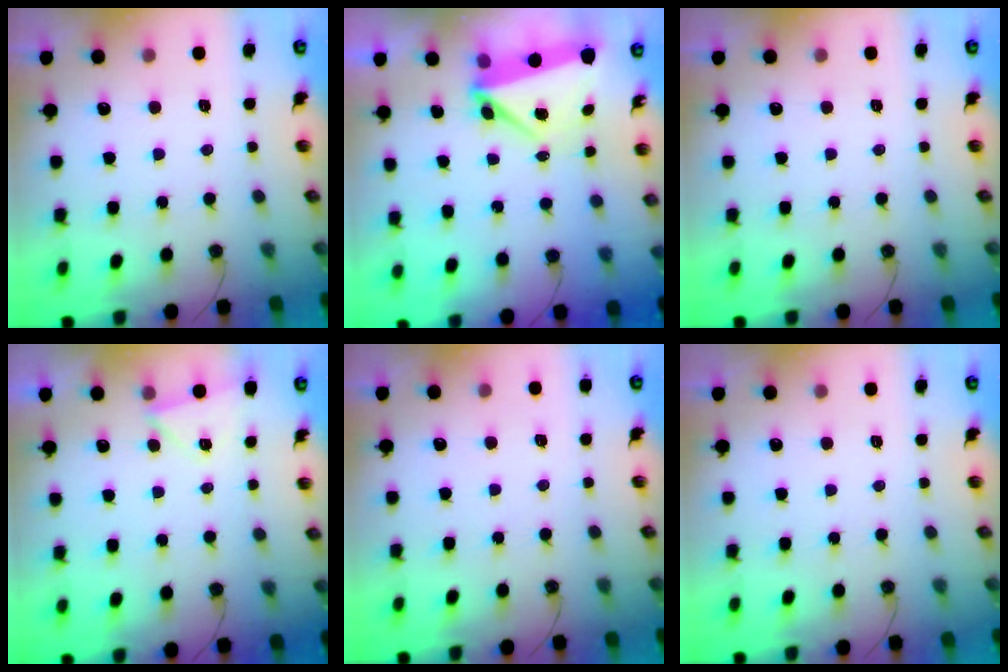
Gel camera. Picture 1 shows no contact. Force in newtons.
{"total": 6.1, "press": 4.6, "slide": 4.1}
{"total": 0.0}
{"total": 3.8, "press": 2.8, "slide": 2.6}
{"total": 2.1, "press": 0.8, "slide": 2.0}
{"total": 0.0}